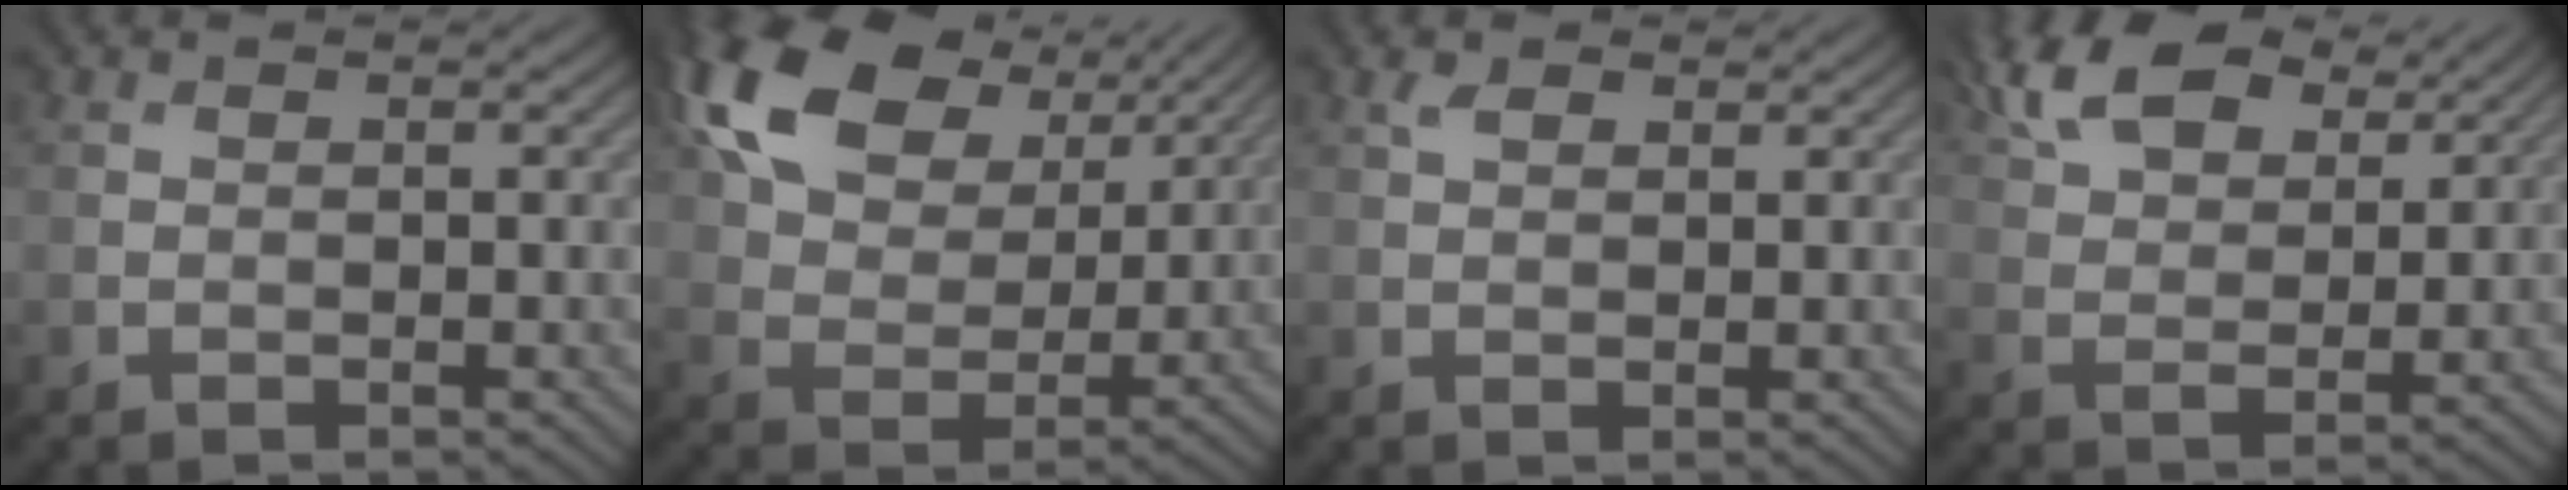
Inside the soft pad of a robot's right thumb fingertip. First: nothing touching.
{"total": 14.7, "force": [7.5, 9.2, 8.6], "torque": [-0.182, 0.020, 0.134]}
{"total": 2.0, "force": [1.5, 1.0, 0.8], "torque": [-0.022, 0.002, 0.034]}
{"total": 13.4, "force": [9.0, 5.9, 7.9], "torque": [-0.175, 0.030, 0.153]}